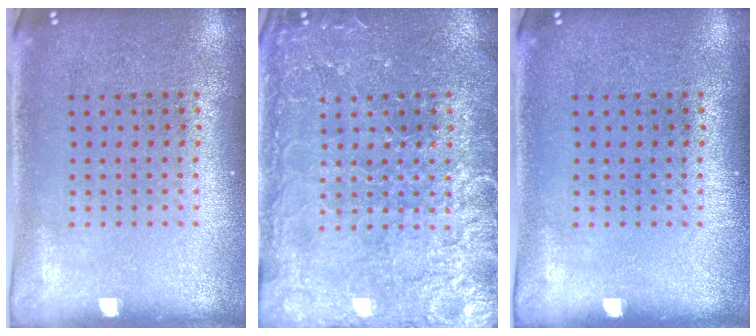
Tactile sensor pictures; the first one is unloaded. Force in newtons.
{"total": 3.7, "press": 3.7, "slide": 0.5}
{"total": 0.0}